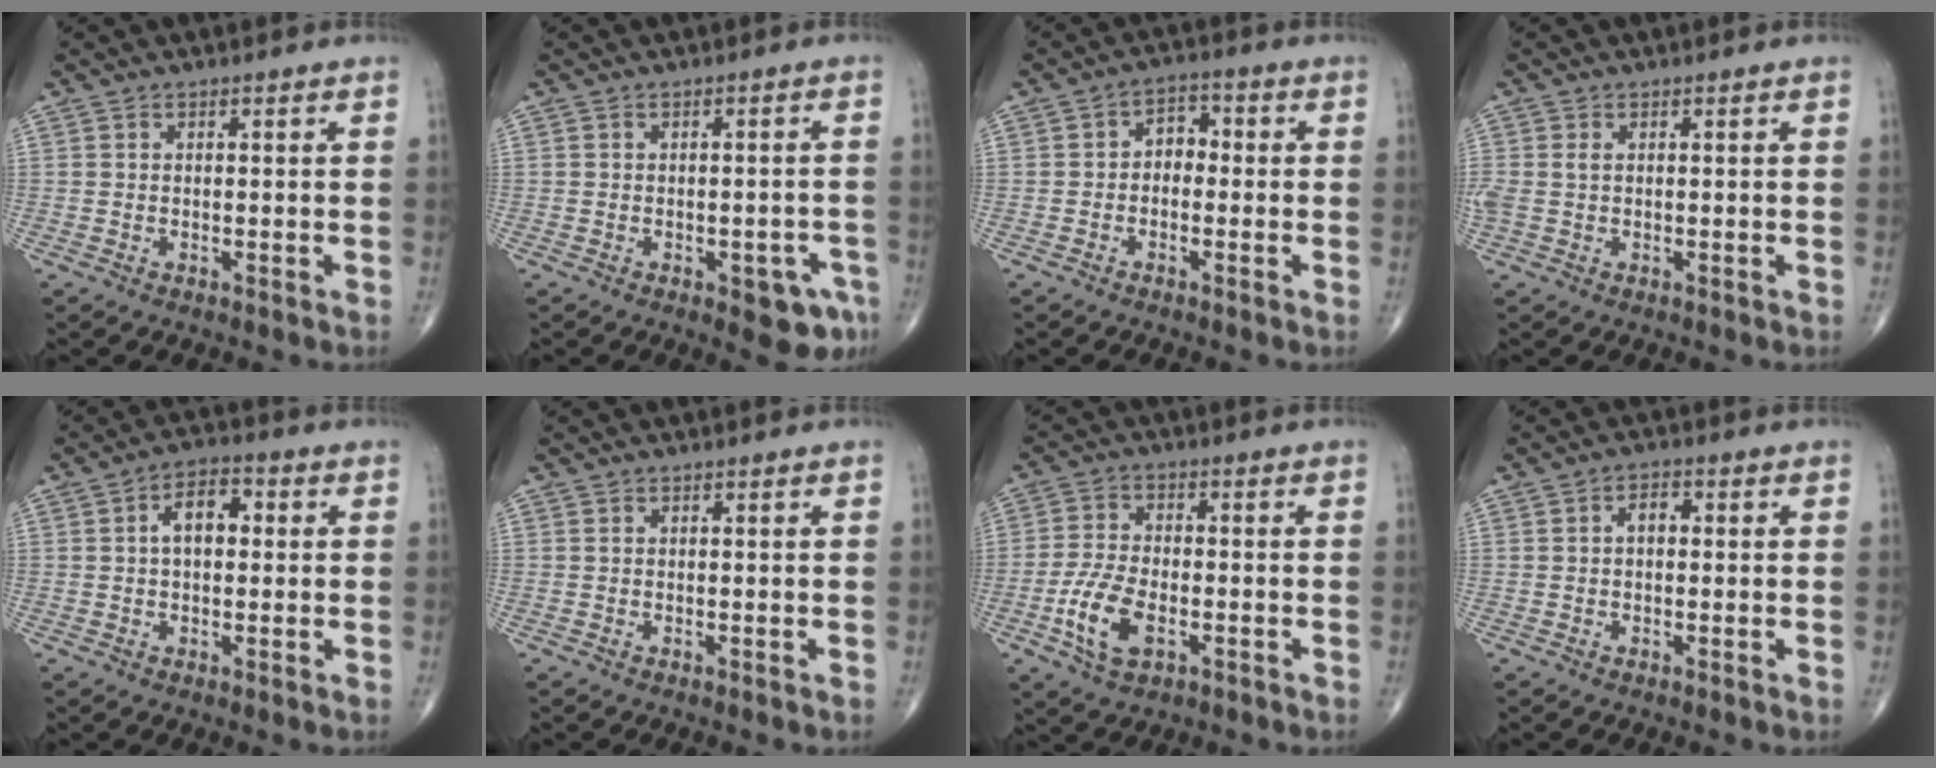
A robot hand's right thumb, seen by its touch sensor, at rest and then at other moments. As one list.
[{"total": 6.4, "force": [-3.0, 2.8, 4.9], "torque": [-0.039, 0.011, -0.030]}, {"total": 4.0, "force": [-0.5, 3.0, 2.7], "torque": [-0.021, 0.020, -0.023]}, {"total": 2.4, "force": [0.2, 1.5, 1.8], "torque": [-0.061, 0.009, 0.008]}, {"total": 6.6, "force": [0.9, 3.8, 5.3], "torque": [-0.078, 0.019, 0.005]}, {"total": 0.0}, {"total": 9.0, "force": [-3.2, 4.7, 7.0], "torque": [-0.144, 0.009, -0.060]}, {"total": 2.7, "force": [0.2, 1.7, 2.1], "torque": [-0.027, 0.011, -0.002]}]